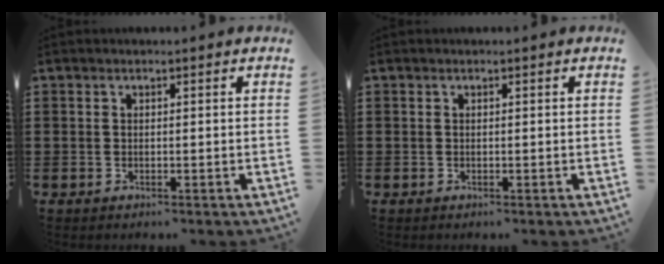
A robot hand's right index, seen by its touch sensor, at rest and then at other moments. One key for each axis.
{"total": 0.0}